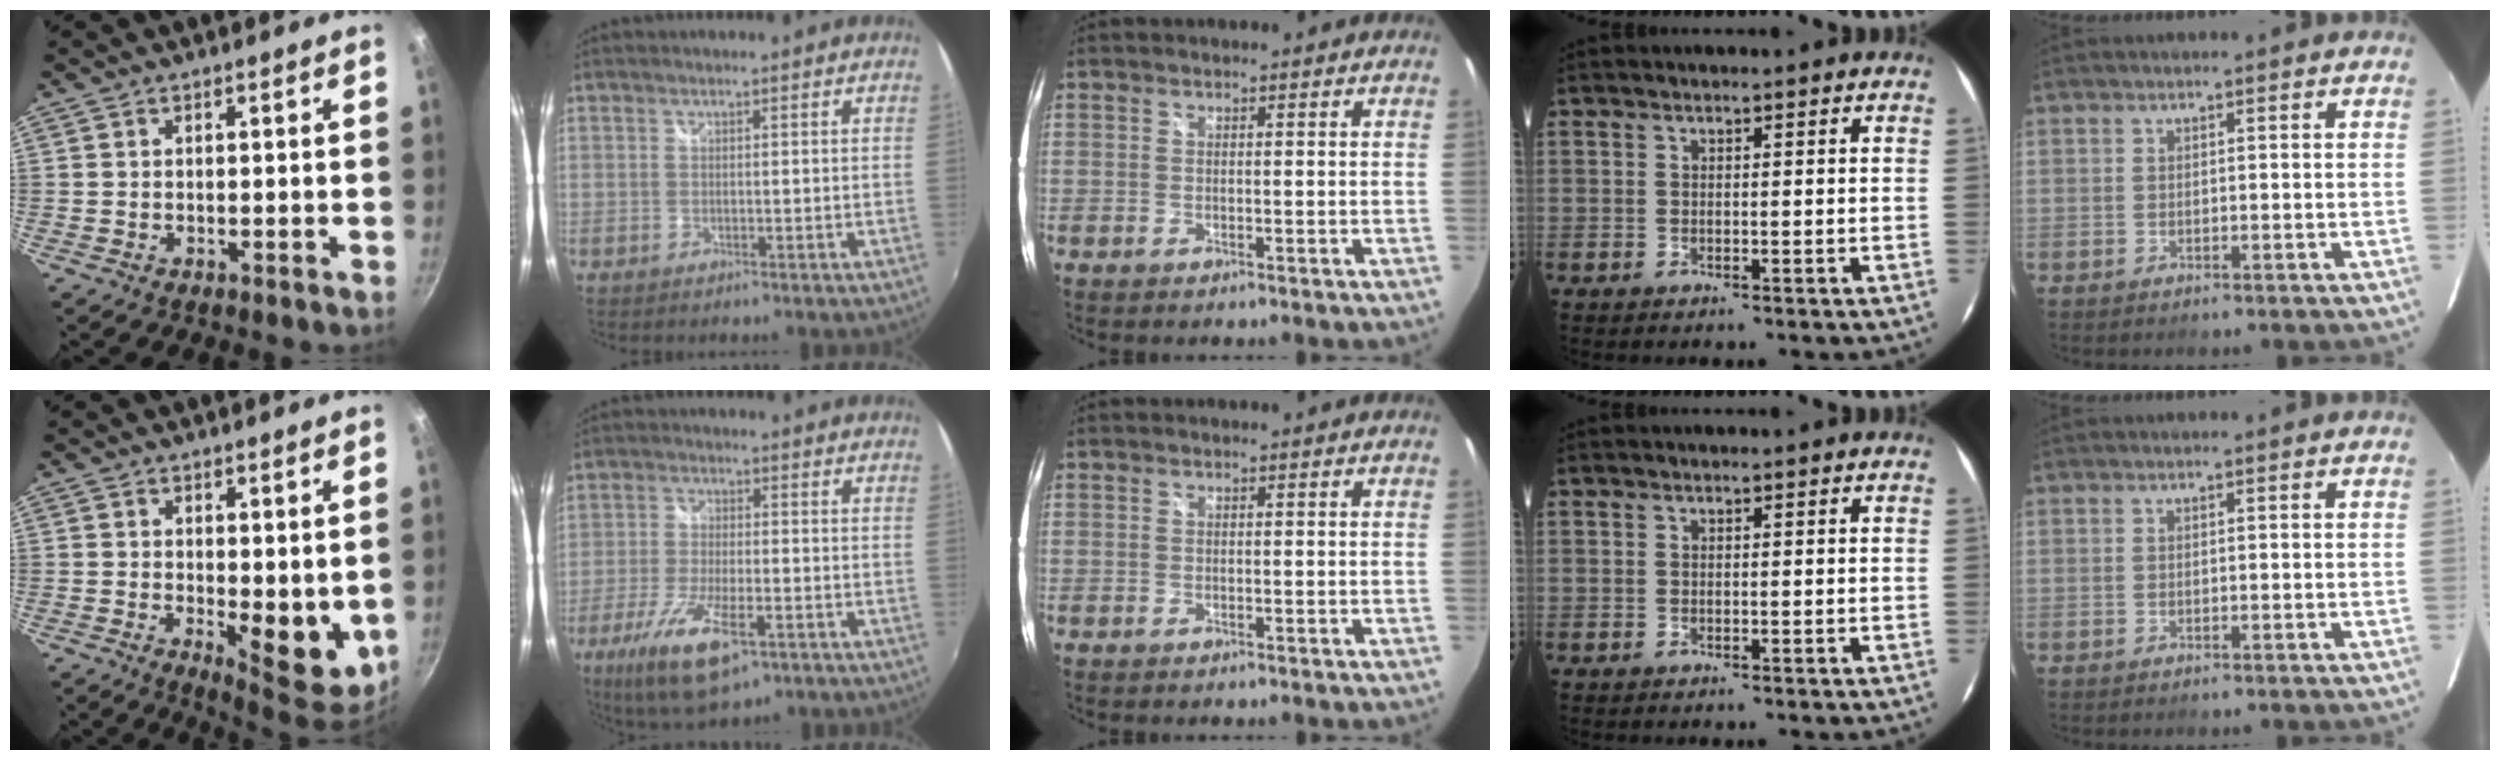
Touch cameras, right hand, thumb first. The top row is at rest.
{"thumb": {"total": 10.3, "force": [0.2, 4.8, 9.1], "torque": [-0.085, -0.013, 0.016]}, "index": {"total": 13.0, "force": [-6.9, 4.5, 10.0], "torque": [-0.217, -0.037, -0.126]}}